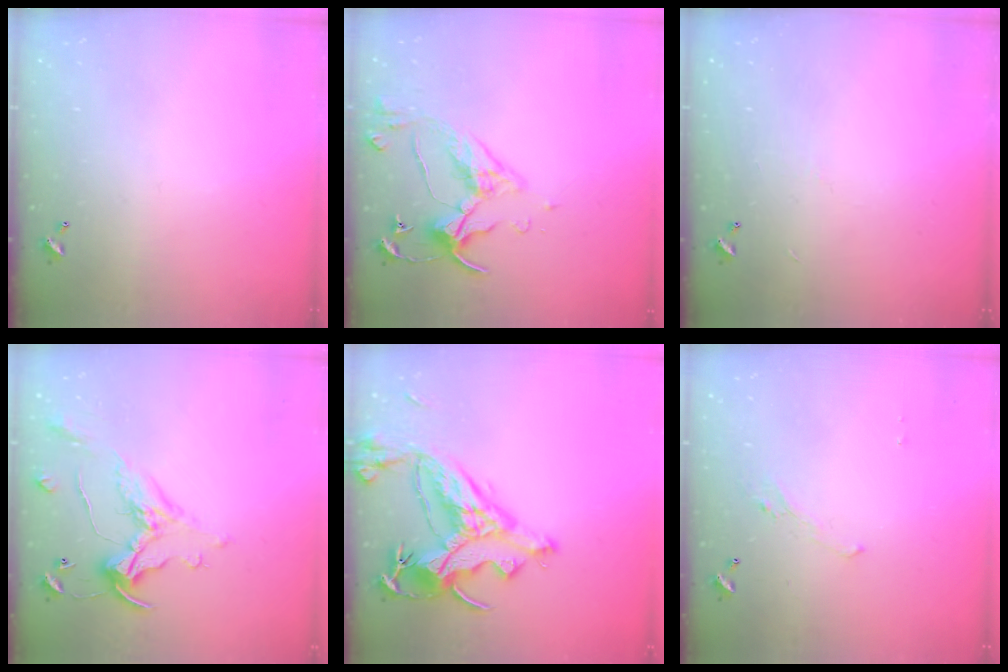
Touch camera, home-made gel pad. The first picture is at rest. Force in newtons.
{"total": 5.3, "press": 5.2, "slide": 1.0}
{"total": 4.2, "press": 4.2, "slide": 0.4}
{"total": 1.8, "press": 1.5, "slide": 1.1}
{"total": 14.9, "press": 14.7, "slide": 2.3}
{"total": 0.8, "press": 0.4, "slide": 0.7}